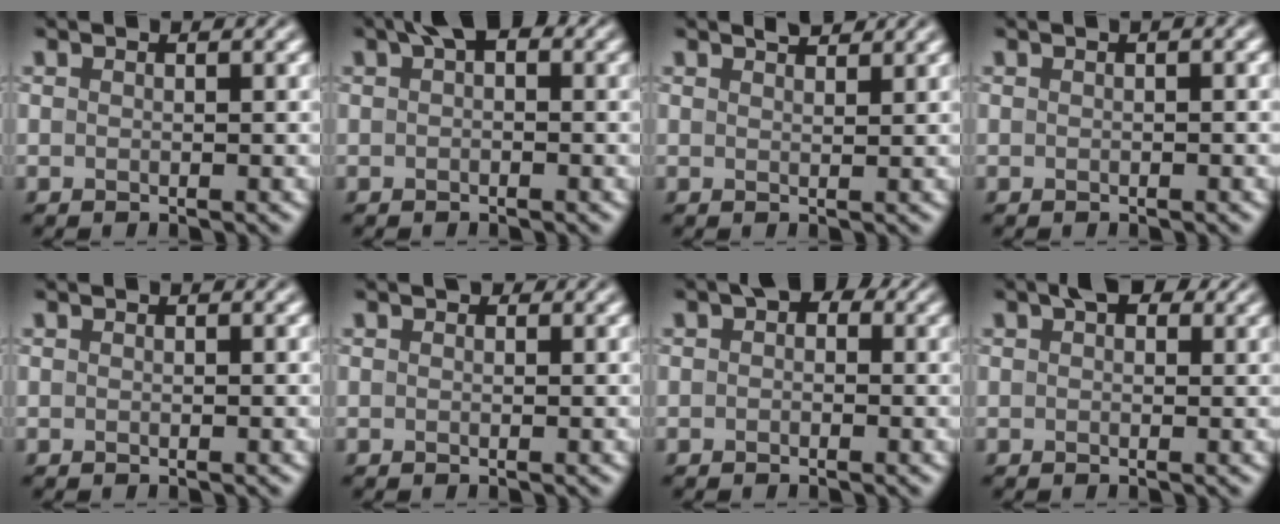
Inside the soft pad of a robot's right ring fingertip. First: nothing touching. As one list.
[{"total": 2.2, "force": [0.9, 1.1, 1.7], "torque": [-0.018, 0.009, 0.009]}, {"total": 1.6, "force": [1.4, 0.3, 0.6], "torque": [-0.007, 0.000, 0.023]}, {"total": 0.6, "force": [0.1, 0.1, 0.6], "torque": [-0.007, 0.003, 0.003]}, {"total": 0.0}, {"total": 0.5, "force": [0.3, 0.4, 0.2], "torque": [0.002, -0.002, 0.002]}, {"total": 1.9, "force": [0.6, 1.3, 1.2], "torque": [-0.010, 0.005, -0.001]}, {"total": 2.3, "force": [1.3, 1.3, 1.5], "torque": [-0.013, 0.004, 0.015]}]